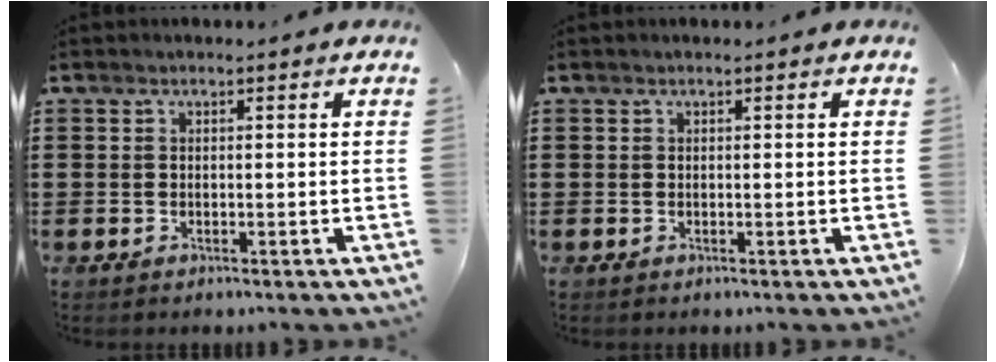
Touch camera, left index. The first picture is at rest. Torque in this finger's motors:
{"motor_torque": [-0.11, -0.05, -0.09, -0.03]}